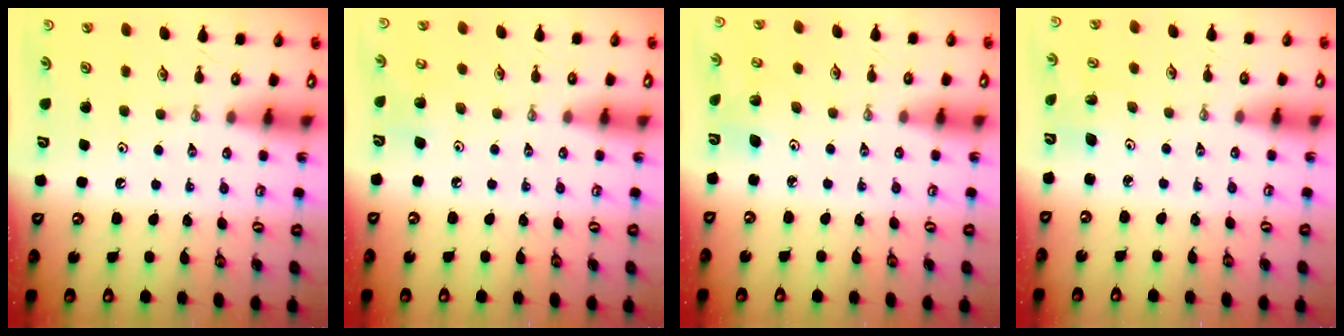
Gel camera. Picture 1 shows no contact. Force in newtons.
{"total": 7.6, "press": 7.5, "slide": 1.2}
{"total": 4.7, "press": 4.6, "slide": 0.7}
{"total": 1.9, "press": 1.9, "slide": 0.0}